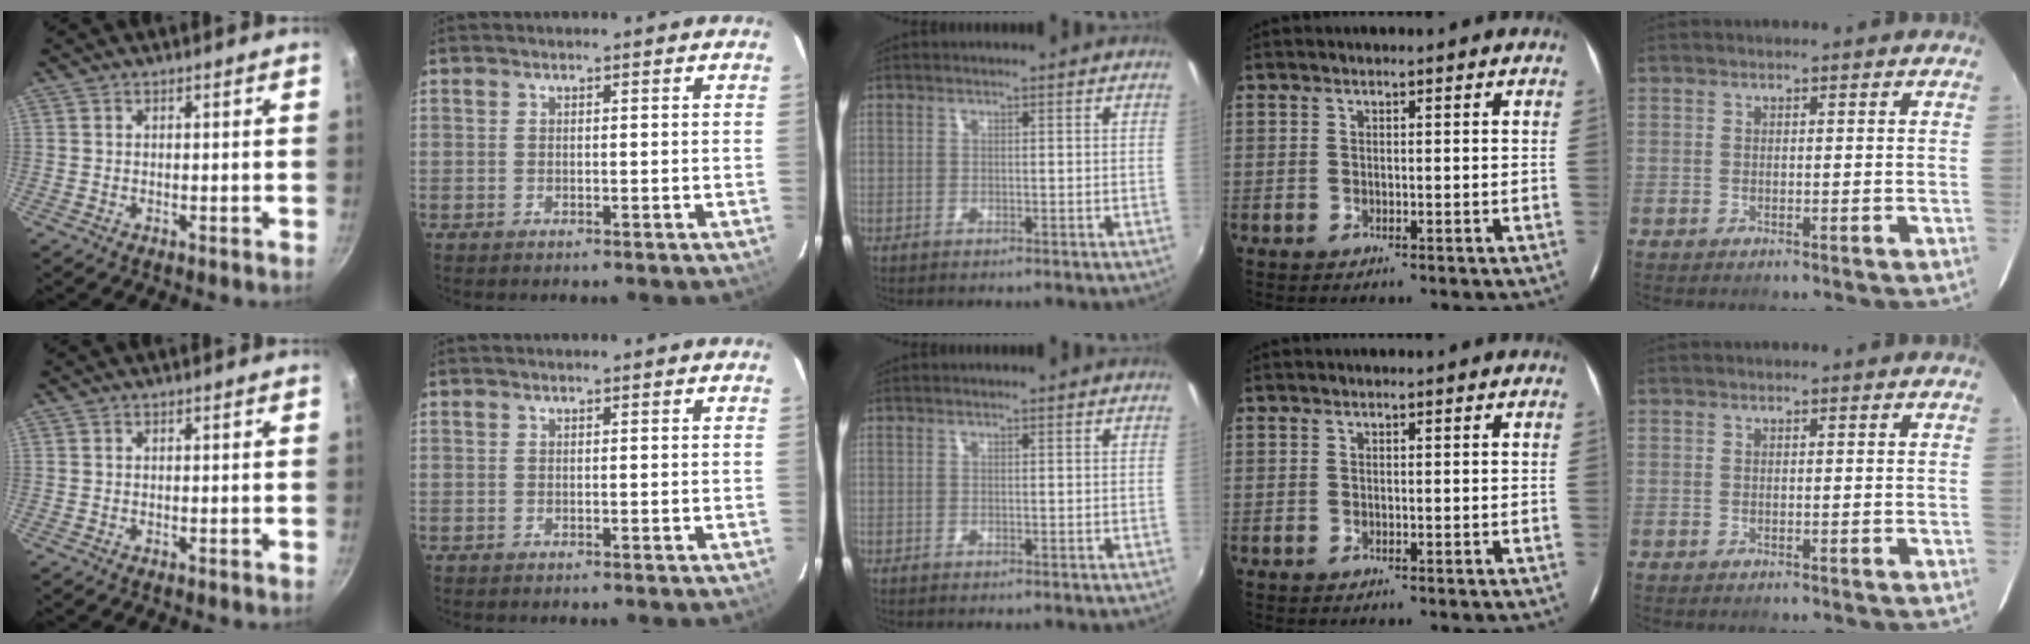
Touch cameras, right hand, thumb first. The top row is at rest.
{}